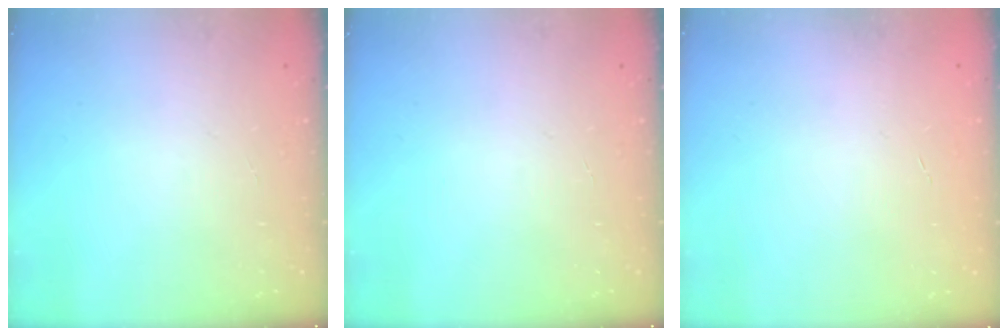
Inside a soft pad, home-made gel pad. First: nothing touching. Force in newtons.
{"total": 0.0}
{"total": 0.0}